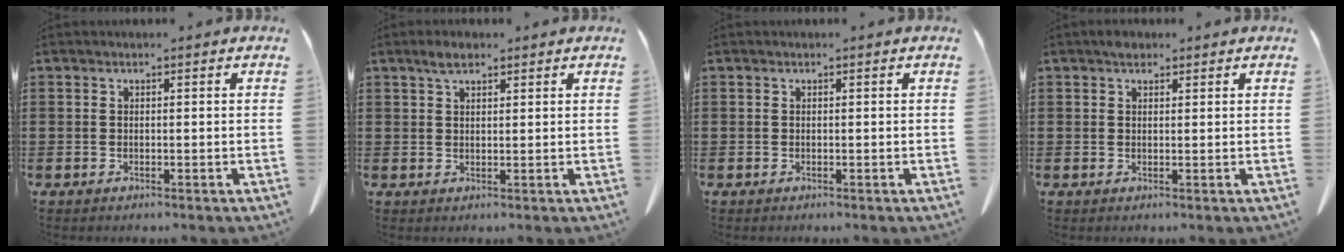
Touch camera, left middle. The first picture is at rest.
{"total": 2.6, "force": [1.8, 0.8, 1.7], "torque": [-0.036, 0.003, 0.034]}
{"total": 0.0}
{"total": 1.6, "force": [1.1, 0.8, 0.7], "torque": [-0.009, -0.001, 0.020]}